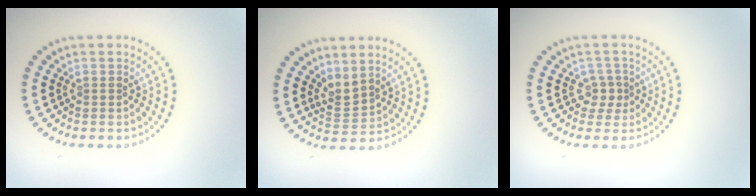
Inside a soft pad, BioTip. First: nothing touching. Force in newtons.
{"total": 2.1, "press": 1.4, "slide": 1.5}
{"total": 1.7, "press": 1.3, "slide": 1.1}